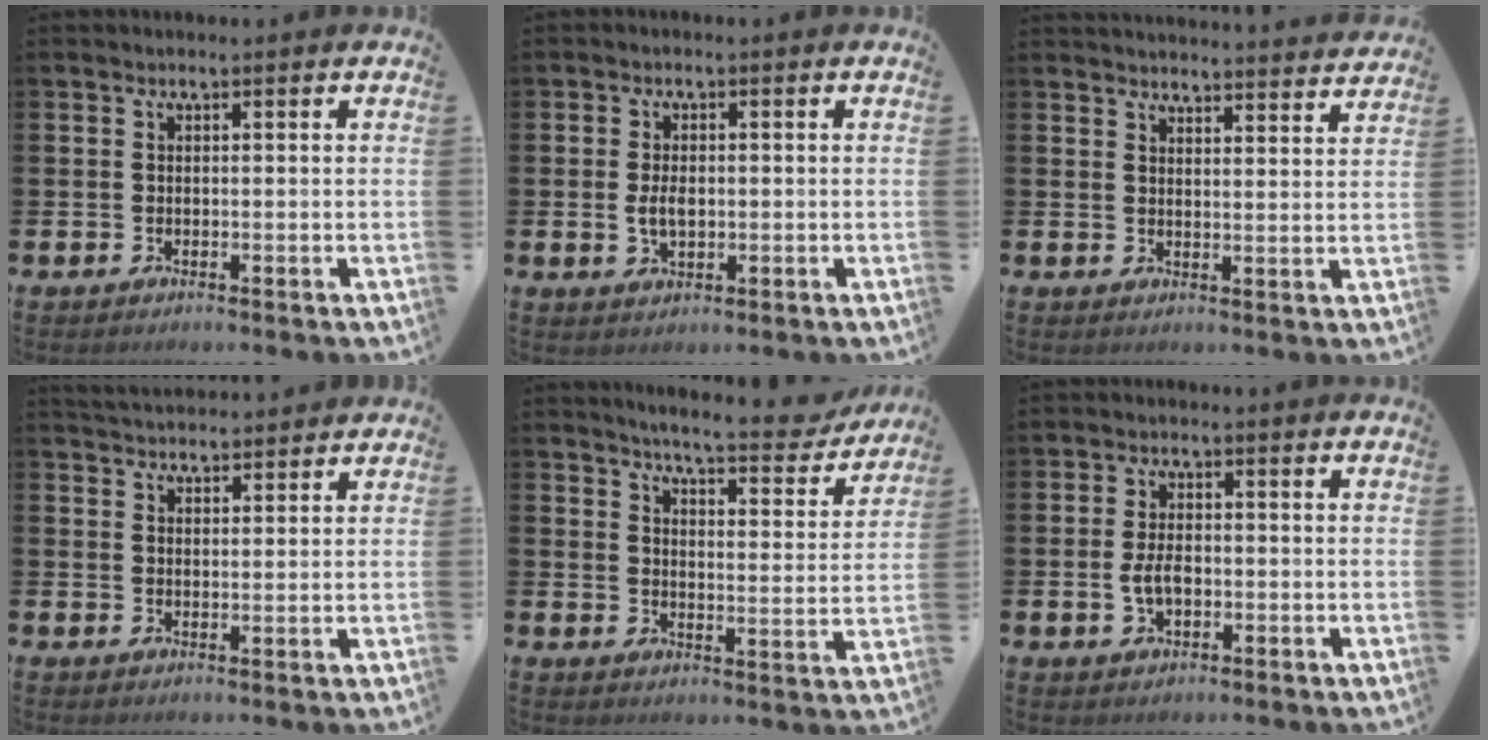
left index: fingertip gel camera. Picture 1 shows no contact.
{"total": 3.0, "force": [0.0, 1.8, 2.5], "torque": [-0.041, 0.003, -0.003]}
{"total": 4.1, "force": [4.1, -0.2, -0.1], "torque": [0.001, -0.032, 0.071]}
{"total": 3.6, "force": [3.5, 0.6, 0.1], "torque": [-0.010, -0.014, 0.066]}
{"total": 6.0, "force": [5.8, 0.5, 1.5], "torque": [-0.040, -0.046, 0.096]}
{"total": 3.4, "force": [-0.4, 2.0, 2.7], "torque": [-0.052, 0.005, -0.009]}